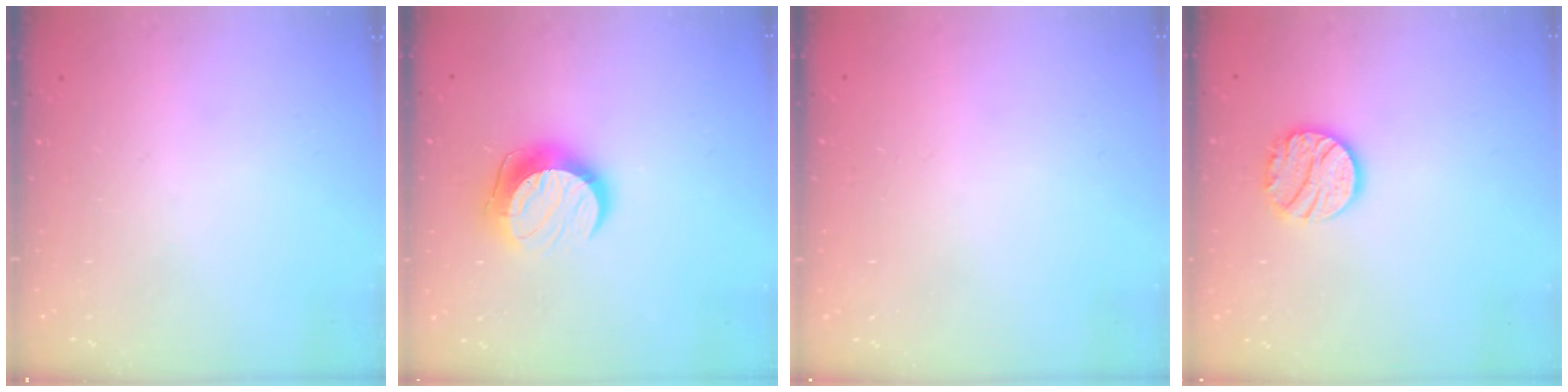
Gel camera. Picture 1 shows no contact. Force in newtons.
{"total": 11.9, "press": 11.9, "slide": 0.7}
{"total": 0.7, "press": 0.7, "slide": 0.1}
{"total": 12.3, "press": 12.2, "slide": 1.0}